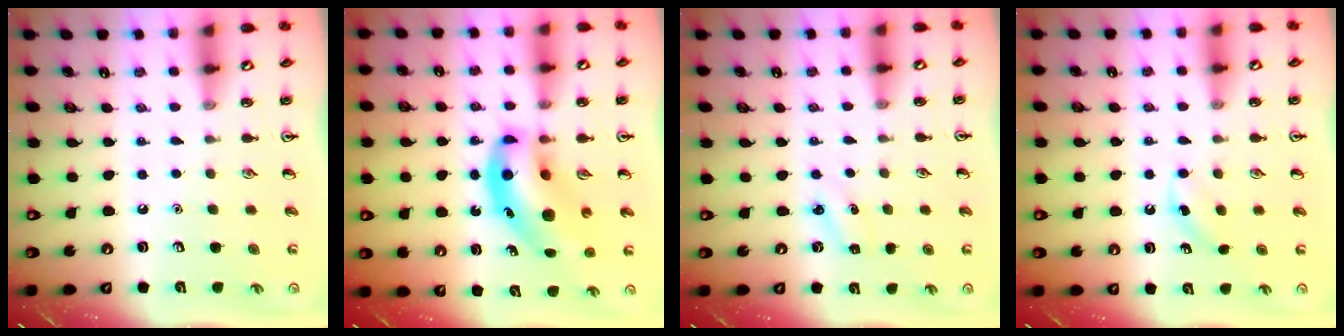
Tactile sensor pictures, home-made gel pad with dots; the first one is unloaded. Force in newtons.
{"total": 13.7, "press": 13.1, "slide": 4.0}
{"total": 2.5, "press": 2.4, "slide": 0.8}
{"total": 2.6, "press": 2.4, "slide": 0.8}